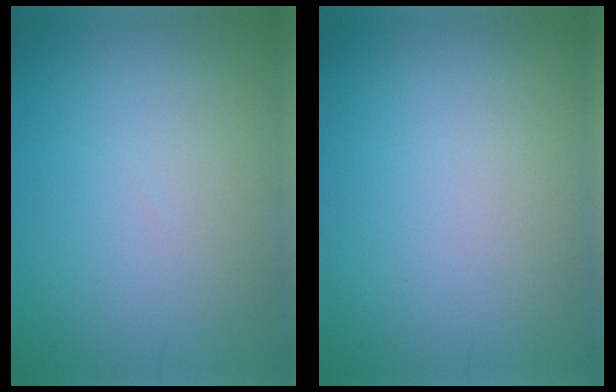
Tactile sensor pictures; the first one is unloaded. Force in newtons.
{"total": 0.0}